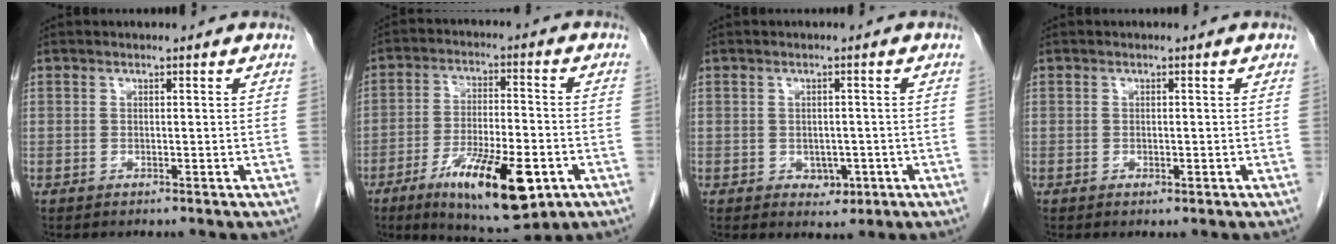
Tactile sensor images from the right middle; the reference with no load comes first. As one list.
[{"total": 15.4, "force": [-7.0, 4.1, 13.0], "torque": [-0.223, -0.018, -0.104]}, {"total": 2.8, "force": [-1.0, 2.0, 1.7], "torque": [-0.020, 0.002, -0.004]}, {"total": 0.8, "force": [-0.4, 0.4, 0.6], "torque": [-0.011, -0.001, -0.003]}]